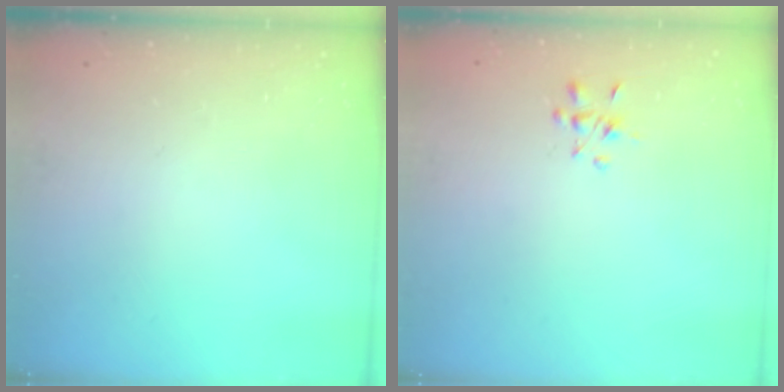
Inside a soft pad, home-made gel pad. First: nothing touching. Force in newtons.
{"total": 2.6, "press": 2.5, "slide": 0.7}